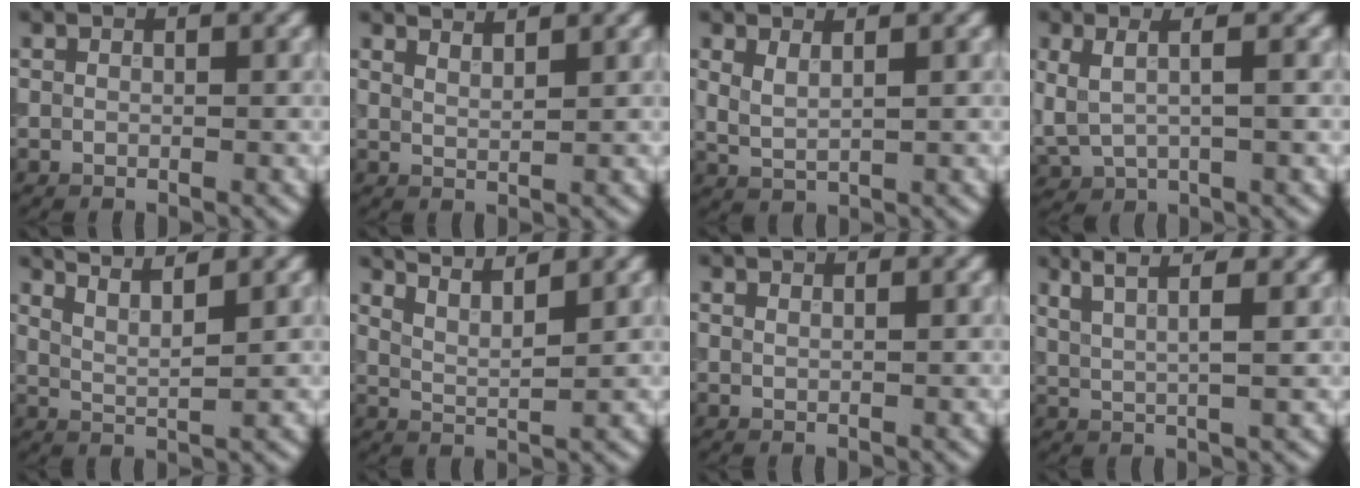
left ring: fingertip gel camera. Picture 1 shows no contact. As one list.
[{"total": 2.6, "force": [2.3, 0.6, 1.0], "torque": [0.001, 0.011, 0.019]}, {"total": 1.9, "force": [1.1, 0.7, 1.3], "torque": [-0.029, -0.005, 0.026]}, {"total": 3.7, "force": [1.3, 1.6, 3.1], "torque": [-0.056, 0.007, 0.018]}, {"total": 4.4, "force": [3.6, 0.9, 2.3], "torque": [-0.022, 0.011, 0.041]}, {"total": 5.0, "force": [4.3, 1.1, 2.4], "torque": [-0.025, 0.015, 0.048]}, {"total": 0.6, "force": [0.6, 0.1, 0.3], "torque": [-0.001, 0.000, 0.009]}, {"total": 4.9, "force": [3.4, 1.2, 3.4], "torque": [-0.049, 0.018, 0.039]}]